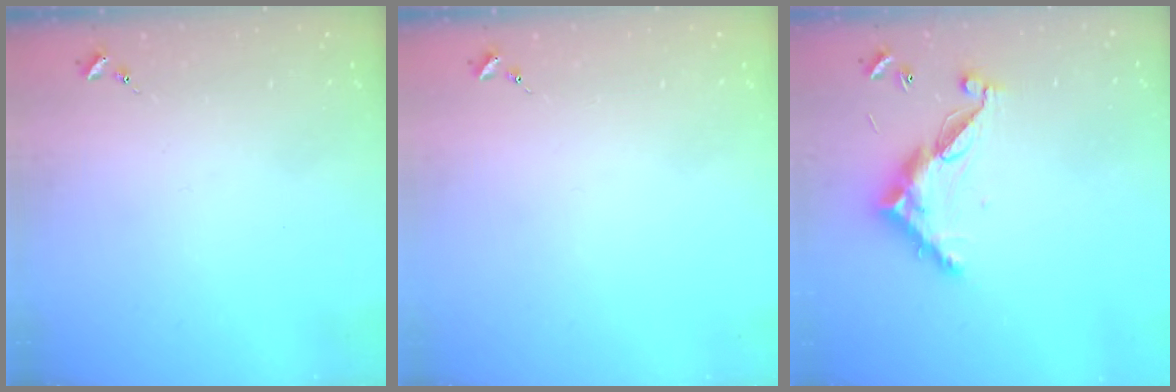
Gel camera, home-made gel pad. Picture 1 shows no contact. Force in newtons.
{"total": 0.0}
{"total": 11.5, "press": 11.5, "slide": 0.4}